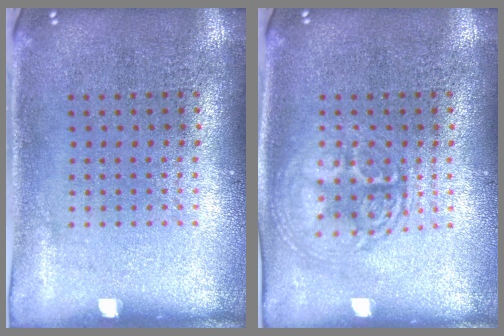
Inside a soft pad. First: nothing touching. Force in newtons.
{"total": 1.7, "press": 1.7, "slide": 0.3}